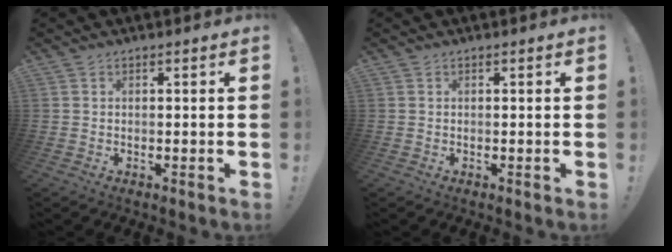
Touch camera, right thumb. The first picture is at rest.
{"total": 0.0}